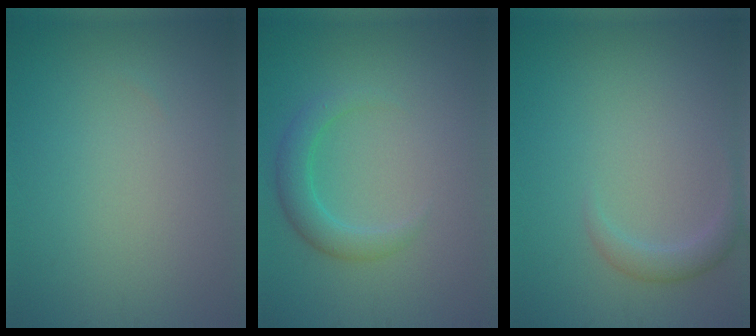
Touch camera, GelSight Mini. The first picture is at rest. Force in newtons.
{"total": 2.8, "press": 2.8, "slide": 0.1}
{"total": 1.7, "press": 1.7, "slide": 0.1}